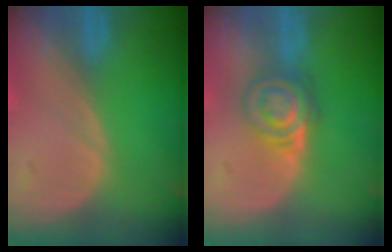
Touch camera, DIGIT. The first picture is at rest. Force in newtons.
{"total": 6.4, "press": 5.5, "slide": 3.3}